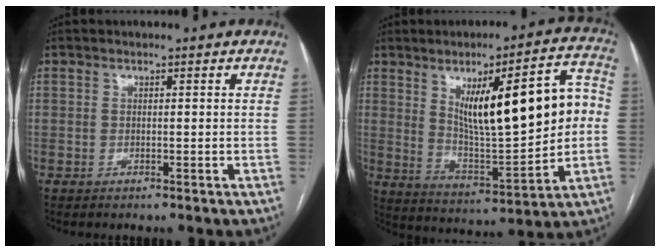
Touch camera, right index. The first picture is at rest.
{"total": 19.5, "force": [3.2, 4.6, 18.7], "torque": [-0.280, 0.021, 0.063]}